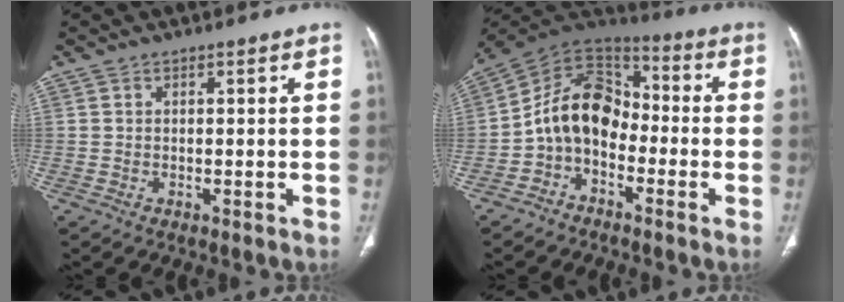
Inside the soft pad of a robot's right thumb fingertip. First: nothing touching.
{"total": 12.5, "force": [-3.1, 9.1, 8.1], "torque": [-0.118, 0.073, -0.072]}